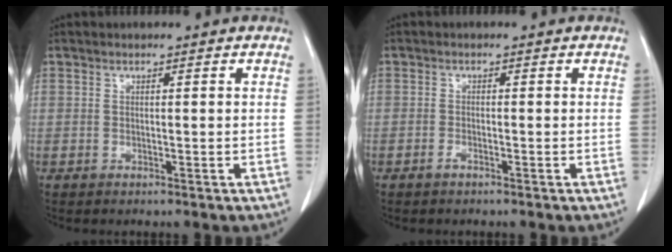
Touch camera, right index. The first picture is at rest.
{"total": 0.8, "force": [-0.7, 0.3, 0.5], "torque": [-0.008, 0.002, -0.012]}